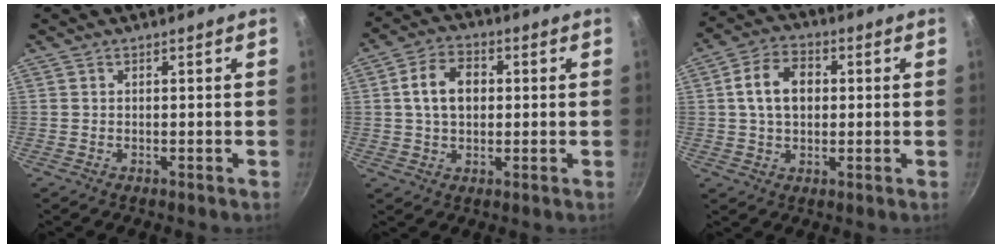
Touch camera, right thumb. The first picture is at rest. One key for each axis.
{"total": 8.8, "fx": 1.1, "fy": 6.2, "fz": 6.1, "tx": -0.089, "ty": 0.016, "tz": 0.013}
{"total": 9.5, "fx": 1.2, "fy": 6.7, "fz": 6.6, "tx": -0.096, "ty": 0.018, "tz": 0.014}